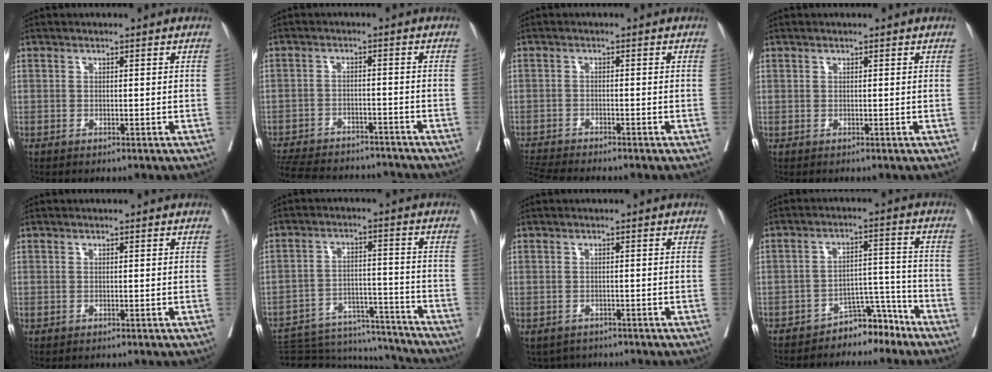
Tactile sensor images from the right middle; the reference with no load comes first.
{"total": 18.6, "force": [-16.7, 5.2, 6.4], "torque": [-0.175, -0.016, -0.235]}
{"total": 6.8, "force": [-6.4, -0.6, 2.1], "torque": [-0.037, -0.013, -0.111]}
{"total": 0.7, "force": [0.2, 0.7, -0.1], "torque": [0.017, 0.007, 0.001]}
{"total": 0.0}
{"total": 16.9, "force": [-16.1, 4.3, 2.8], "torque": [-0.050, 0.029, -0.226]}
{"total": 6.1, "force": [-4.8, 3.4, 1.5], "torque": [-0.031, -0.004, -0.062]}
{"total": 6.7, "force": [-5.9, 2.7, 1.6], "torque": [-0.009, 0.032, -0.096]}